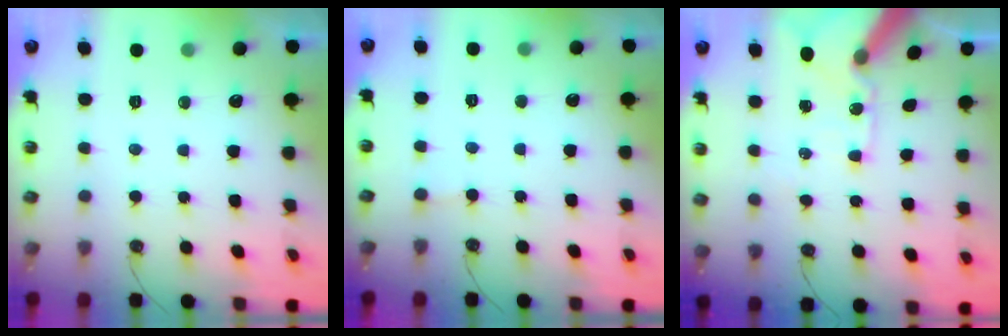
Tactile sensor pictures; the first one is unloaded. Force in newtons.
{"total": 1.7, "press": 1.7, "slide": 0.3}
{"total": 12.1, "press": 12.0, "slide": 1.8}